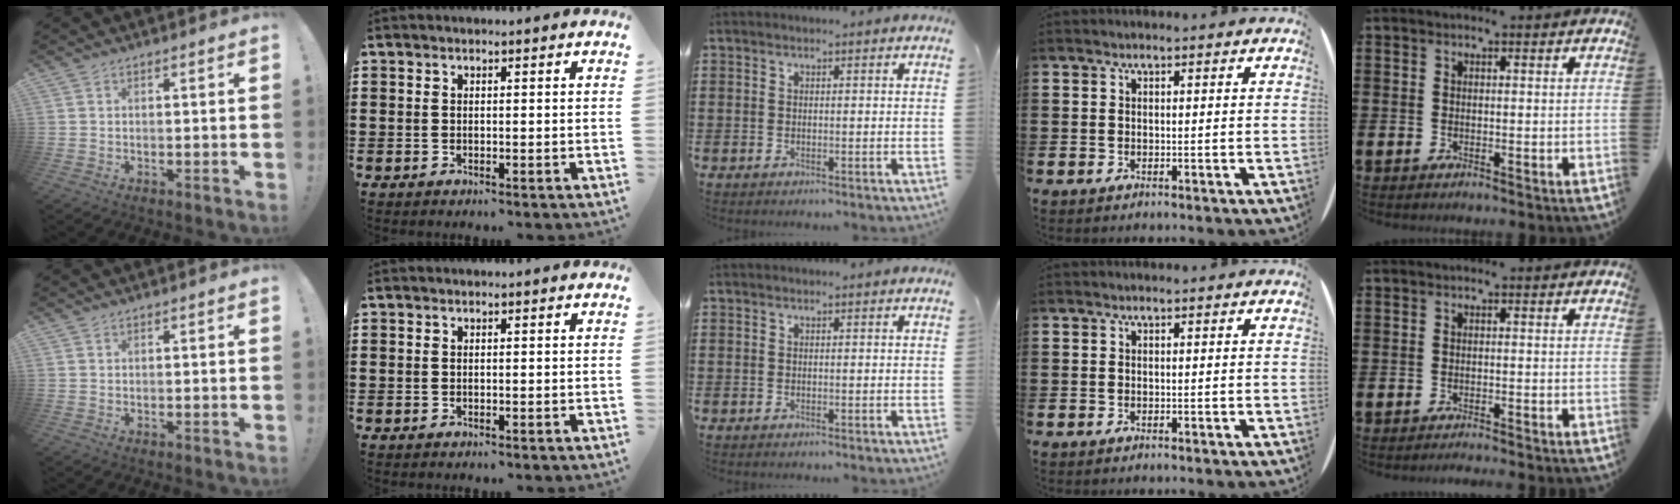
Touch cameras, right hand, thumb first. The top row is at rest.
{"little": {"total": 1.0, "force": [-0.9, -0.2, 0.0], "torque": [0.001, 0.001, -0.019]}}